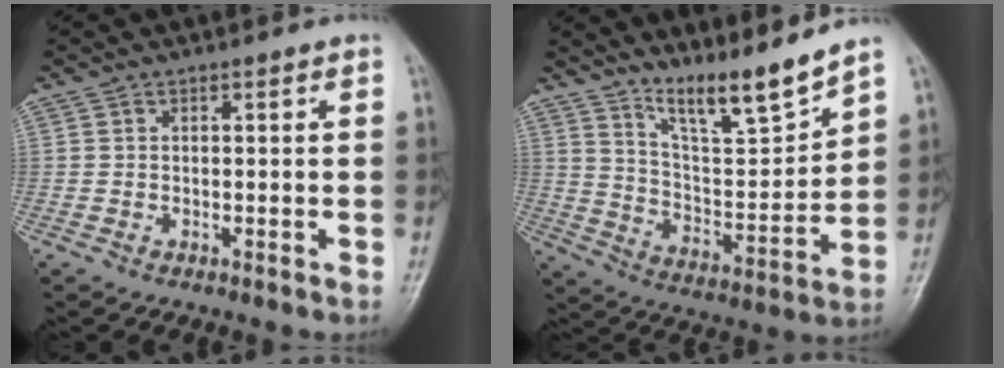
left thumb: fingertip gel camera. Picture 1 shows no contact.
{"total": 11.4, "force": [10.0, 0.6, 5.6], "torque": [-0.083, -0.076, 0.185]}